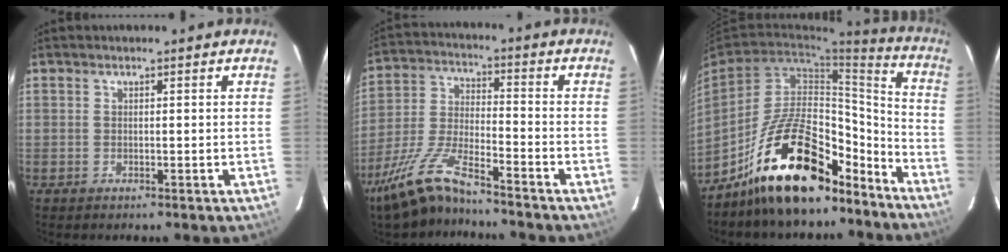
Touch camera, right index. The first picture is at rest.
{"total": 12.0, "force": [-9.9, 1.9, 6.5], "torque": [-0.145, -0.002, -0.193]}
{"total": 21.3, "force": [-15.9, 8.3, 11.6], "torque": [-0.189, 0.044, -0.240]}